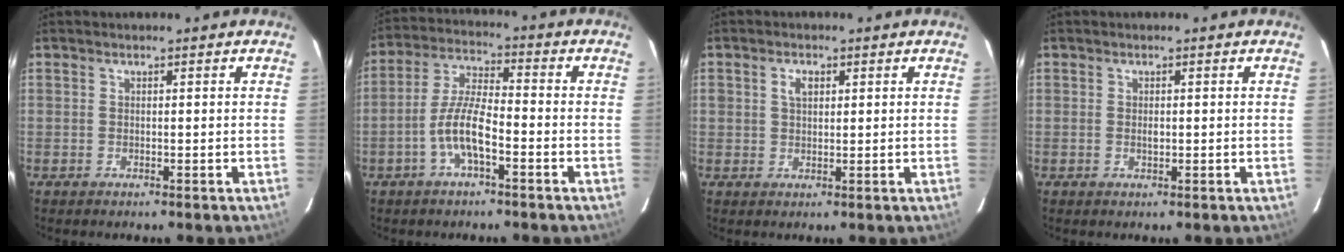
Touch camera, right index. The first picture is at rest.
{"total": 8.4, "force": [-3.7, 2.3, 7.1], "torque": [-0.155, 0.009, -0.071]}
{"total": 2.7, "force": [0.9, 1.9, 1.7], "torque": [-0.029, 0.007, 0.016]}
{"total": 1.4, "force": [-0.1, 0.8, 1.1], "torque": [-0.020, 0.001, -0.003]}